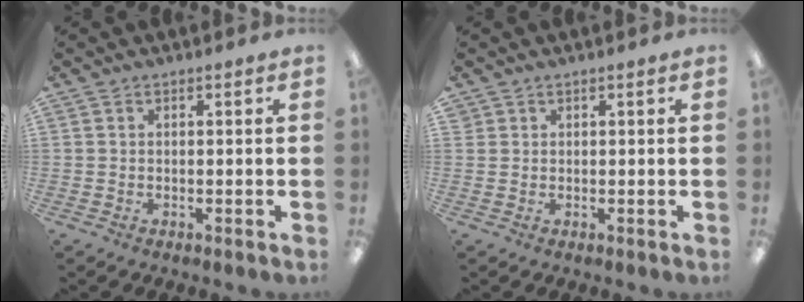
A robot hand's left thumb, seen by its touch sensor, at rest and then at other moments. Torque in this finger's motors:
{"motor_torque": [-0.14, 0.00, -0.25, 0.02, 0.00]}